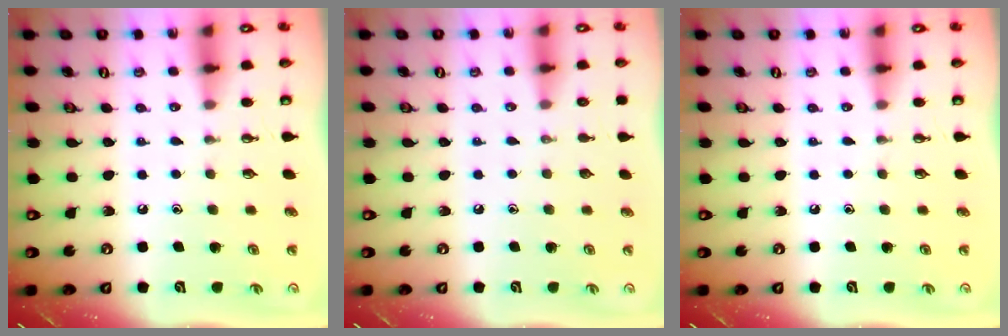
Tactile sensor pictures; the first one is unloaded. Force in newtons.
{"total": 0.0}
{"total": 0.0}